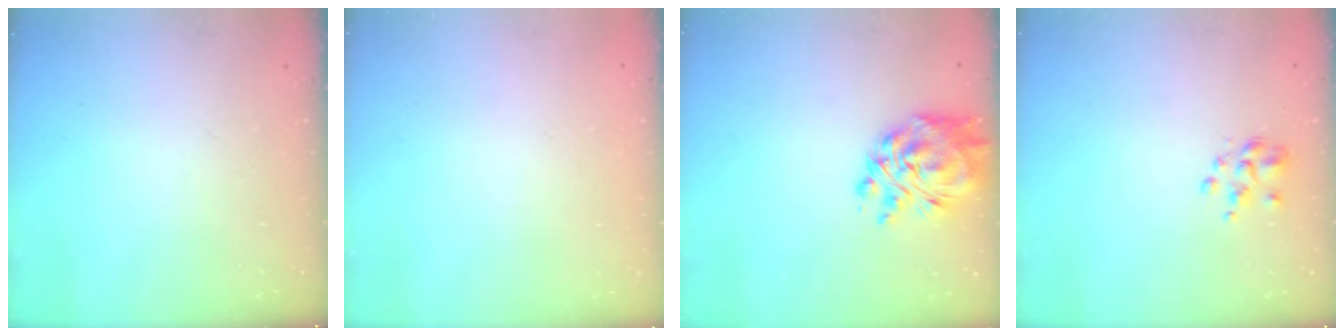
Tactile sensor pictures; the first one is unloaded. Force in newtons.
{"total": 1.7, "press": 1.7, "slide": 0.2}
{"total": 10.8, "press": 9.9, "slide": 4.3}
{"total": 2.6, "press": 2.5, "slide": 0.8}